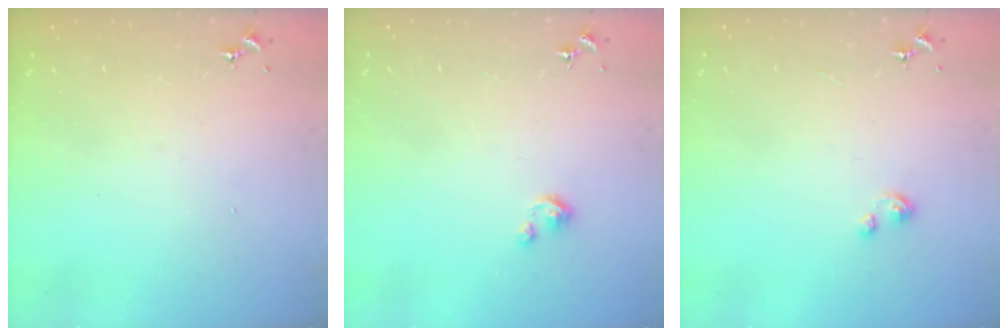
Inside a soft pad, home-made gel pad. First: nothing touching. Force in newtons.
{"total": 3.0, "press": 2.9, "slide": 0.2}
{"total": 3.0, "press": 3.0, "slide": 0.2}